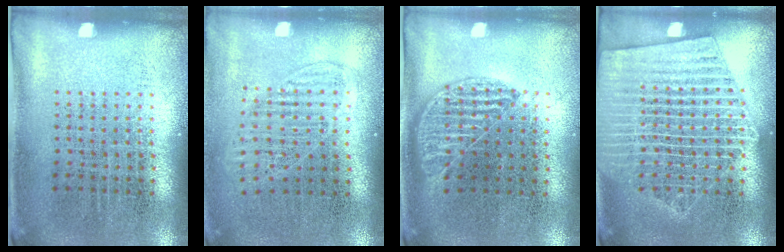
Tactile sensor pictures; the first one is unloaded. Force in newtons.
{"total": 1.4, "press": 1.2, "slide": 0.7}
{"total": 1.0, "press": 0.8, "slide": 0.4}
{"total": 3.9, "press": 3.8, "slide": 0.5}